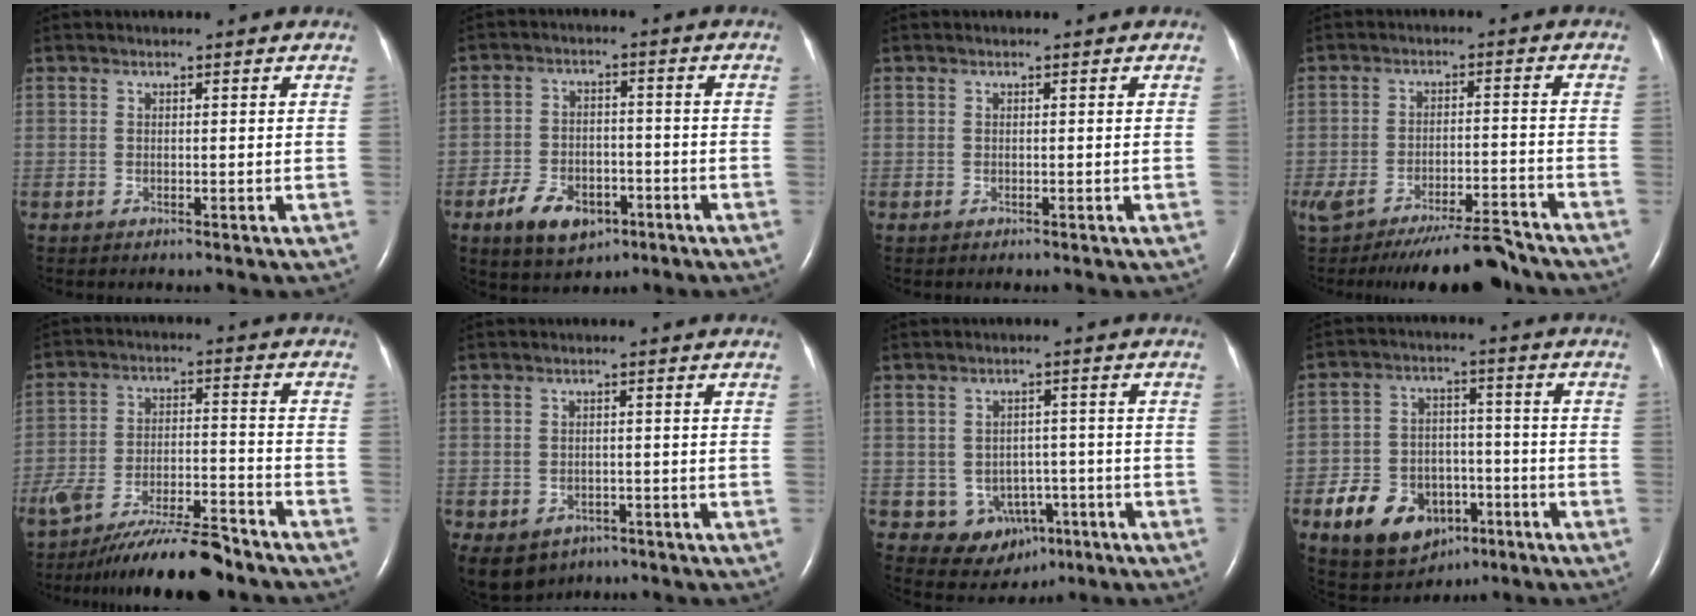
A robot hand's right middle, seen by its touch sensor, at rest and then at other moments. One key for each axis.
{"total": 8.3, "fx": -4.4, "fy": 4.9, "fz": 5.0, "tx": -0.093, "ty": 0.001, "tz": -0.068}
{"total": 0.0}
{"total": 14.3, "fx": -12.9, "fy": 2.2, "fz": 5.9, "tx": -0.117, "ty": -0.012, "tz": -0.194}
{"total": 14.6, "fx": -12.6, "fy": 1.6, "fz": 7.2, "tx": -0.131, "ty": -0.009, "tz": -0.207}
{"total": 8.3, "fx": -4.5, "fy": 6.4, "fz": 2.7, "tx": -0.075, "ty": 0.001, "tz": -0.055}
{"total": 6.8, "fx": -2.5, "fy": 5.7, "fz": 2.6, "tx": -0.037, "ty": 0.014, "tz": -0.022}
{"total": 12.0, "fx": -5.7, "fy": 8.2, "fz": 6.7, "tx": -0.128, "ty": 0.011, "tz": -0.084}